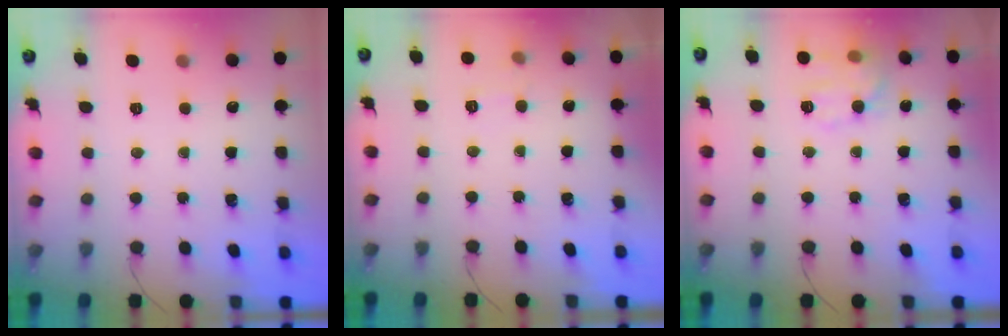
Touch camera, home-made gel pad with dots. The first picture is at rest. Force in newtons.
{"total": 6.6, "press": 6.4, "slide": 1.6}
{"total": 11.5, "press": 11.5, "slide": 0.6}